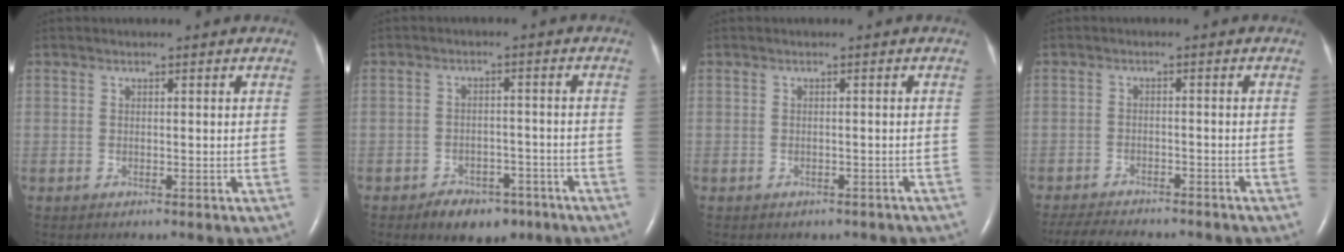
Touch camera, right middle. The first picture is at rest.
{"total": 6.5, "force": [-4.5, 3.8, 2.8], "torque": [-0.040, 0.007, -0.062]}
{"total": 4.5, "force": [-3.7, 2.3, 1.1], "torque": [-0.010, 0.014, -0.033]}
{"total": 12.2, "force": [-10.8, 2.9, 5.0], "torque": [-0.090, -0.012, -0.146]}